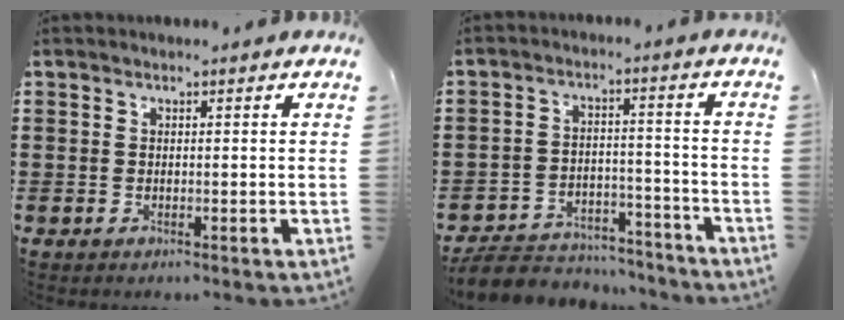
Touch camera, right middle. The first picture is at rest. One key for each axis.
{"total": 6.4, "fx": -6.2, "fy": 1.4, "fz": 1.1, "tx": -0.025, "ty": 0.012, "tz": -0.122}